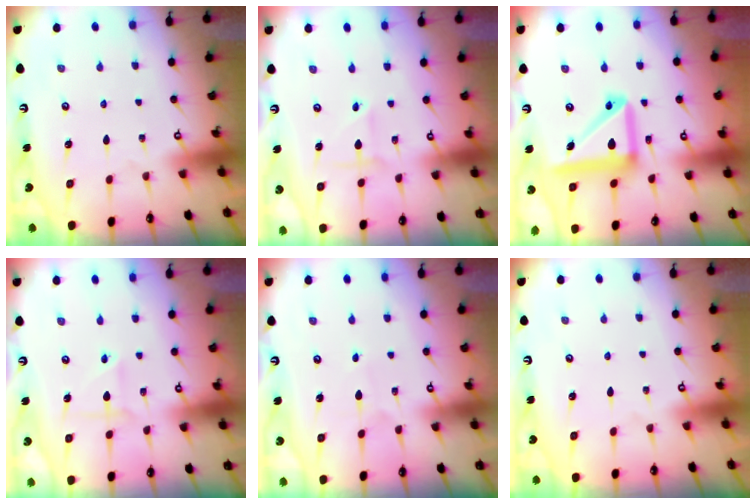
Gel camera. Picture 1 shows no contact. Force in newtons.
{"total": 2.4, "press": 2.4, "slide": 0.2}
{"total": 15.3, "press": 15.1, "slide": 2.6}
{"total": 3.4, "press": 3.3, "slide": 0.6}
{"total": 3.8, "press": 3.8, "slide": 0.5}
{"total": 0.0}